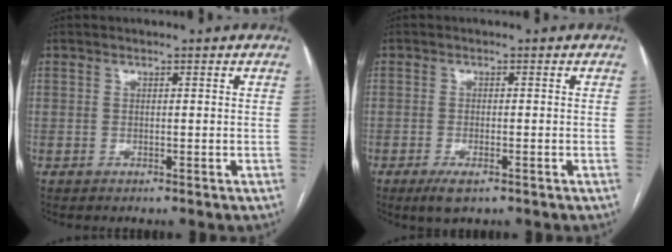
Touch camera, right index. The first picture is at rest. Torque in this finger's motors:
{"motor_torque": [0.24, -0.06, 0.07, 0.00]}